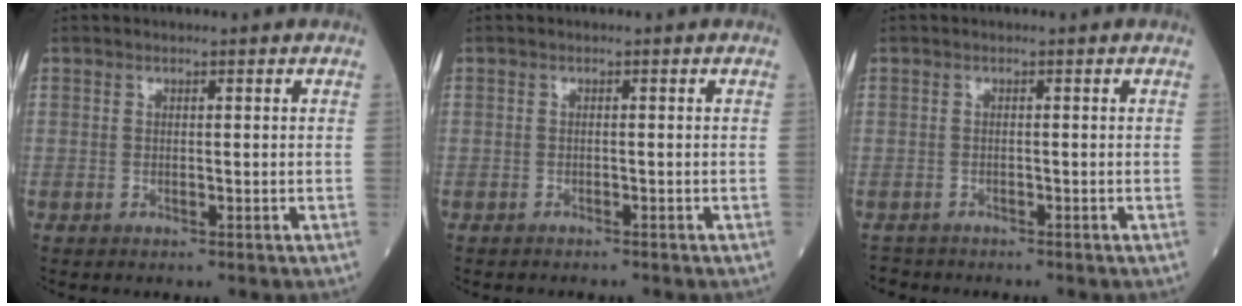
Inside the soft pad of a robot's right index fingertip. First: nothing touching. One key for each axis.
{"total": 1.2, "fx": -1.1, "fy": 0.3, "fz": 0.3, "tx": -0.011, "ty": -0.002, "tz": -0.015}
{"total": 2.1, "fx": -1.8, "fy": 0.8, "fz": -0.6, "tx": 0.001, "ty": -0.003, "tz": -0.035}